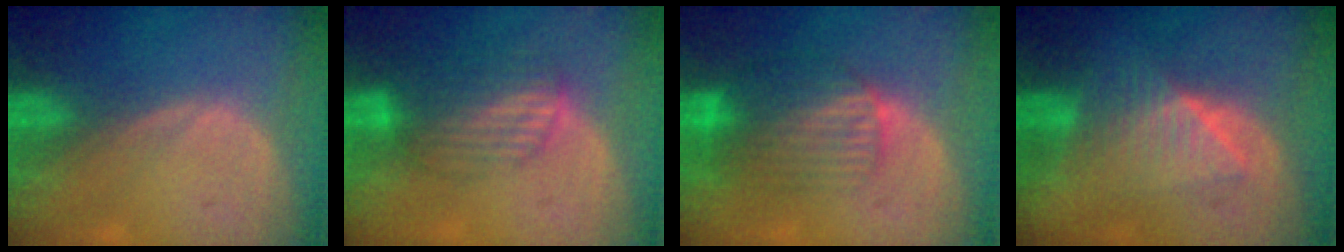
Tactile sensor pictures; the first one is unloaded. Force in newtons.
{"total": 6.9, "press": 5.8, "slide": 3.8}
{"total": 7.4, "press": 7.2, "slide": 1.7}
{"total": 6.4, "press": 6.3, "slide": 1.0}